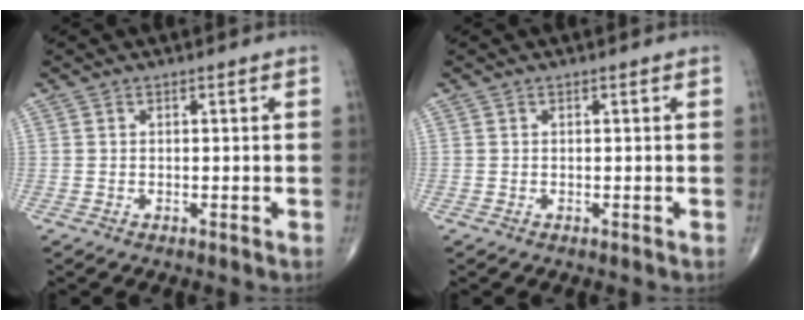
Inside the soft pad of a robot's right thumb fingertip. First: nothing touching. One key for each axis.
{"total": 0.0}